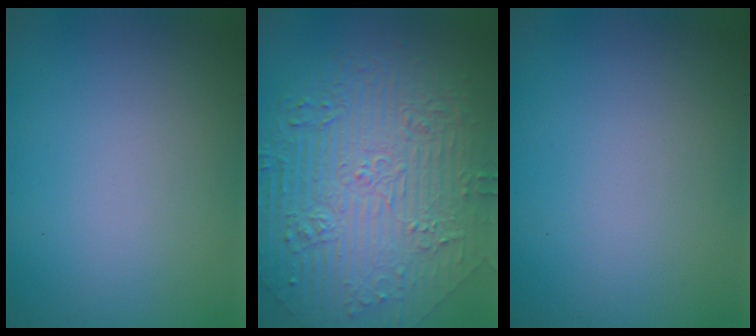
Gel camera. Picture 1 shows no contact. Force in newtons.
{"total": 11.2, "press": 7.5, "slide": 8.3}
{"total": 0.0}